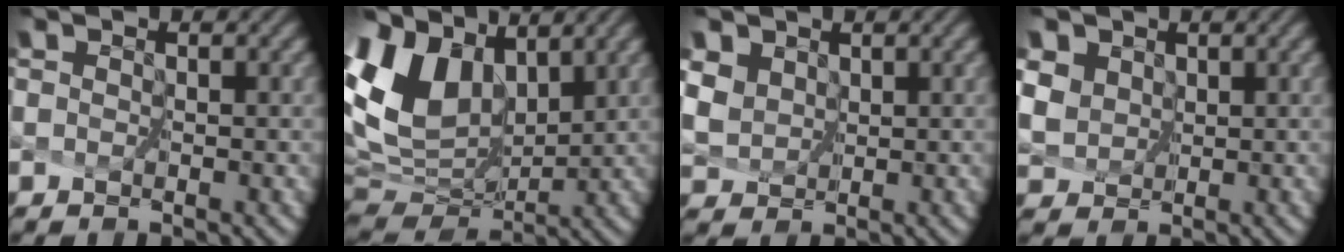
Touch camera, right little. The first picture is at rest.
{"total": 10.6, "force": [4.2, 6.9, 6.8], "torque": [-0.177, 0.016, 0.091]}
{"total": 3.8, "force": [2.3, 2.7, 1.2], "torque": [-0.067, -0.001, 0.057]}
{"total": 4.5, "force": [2.5, 3.4, 1.5], "torque": [-0.070, 0.006, 0.057]}